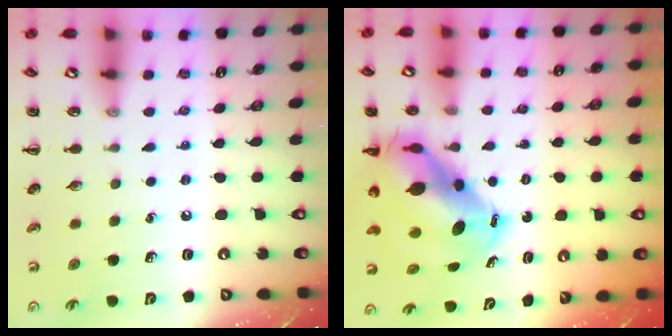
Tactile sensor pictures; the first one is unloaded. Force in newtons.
{"total": 12.4, "press": 11.9, "slide": 3.4}